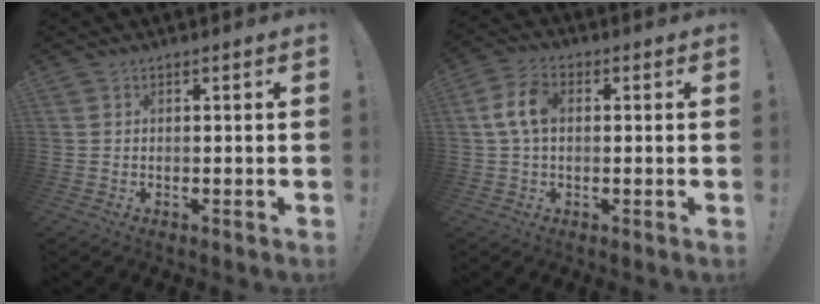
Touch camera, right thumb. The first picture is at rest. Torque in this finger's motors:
{"motor_torque": [1.19, 1.08, 0.88, -0.28, 0.00]}